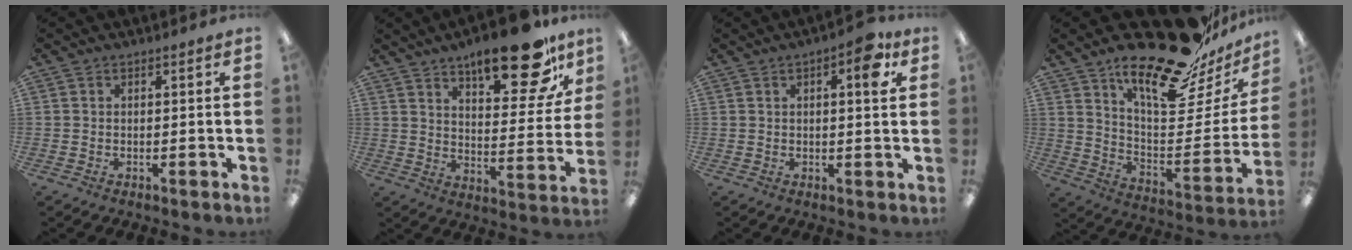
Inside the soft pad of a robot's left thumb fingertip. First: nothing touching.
{"total": 19.4, "force": [13.3, 6.7, 12.4], "torque": [-0.169, -0.081, 0.212]}
{"total": 6.6, "force": [2.9, 2.1, 5.5], "torque": [-0.081, -0.004, 0.042]}
{"total": 23.5, "force": [18.7, 6.9, 12.5], "torque": [-0.183, -0.136, 0.313]}